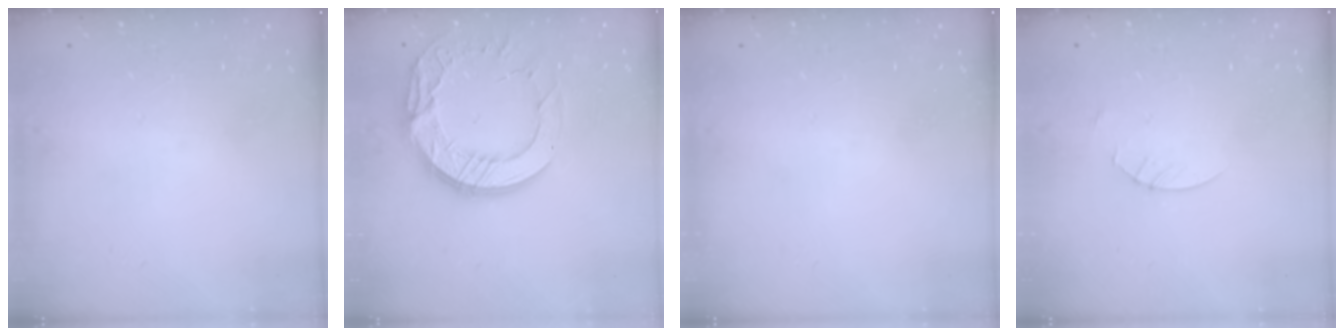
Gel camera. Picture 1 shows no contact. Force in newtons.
{"total": 17.6, "press": 17.5, "slide": 1.5}
{"total": 0.0}
{"total": 1.4, "press": 1.4, "slide": 0.2}